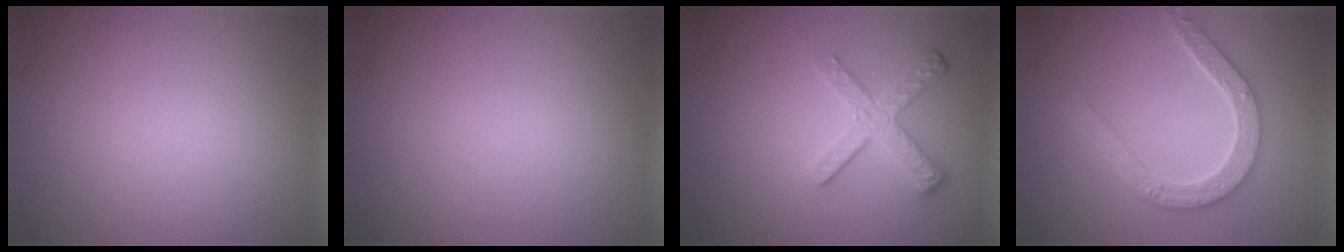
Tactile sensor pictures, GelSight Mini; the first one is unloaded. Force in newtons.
{"total": 0.0}
{"total": 3.4, "press": 2.6, "slide": 2.2}
{"total": 4.5, "press": 3.7, "slide": 2.6}